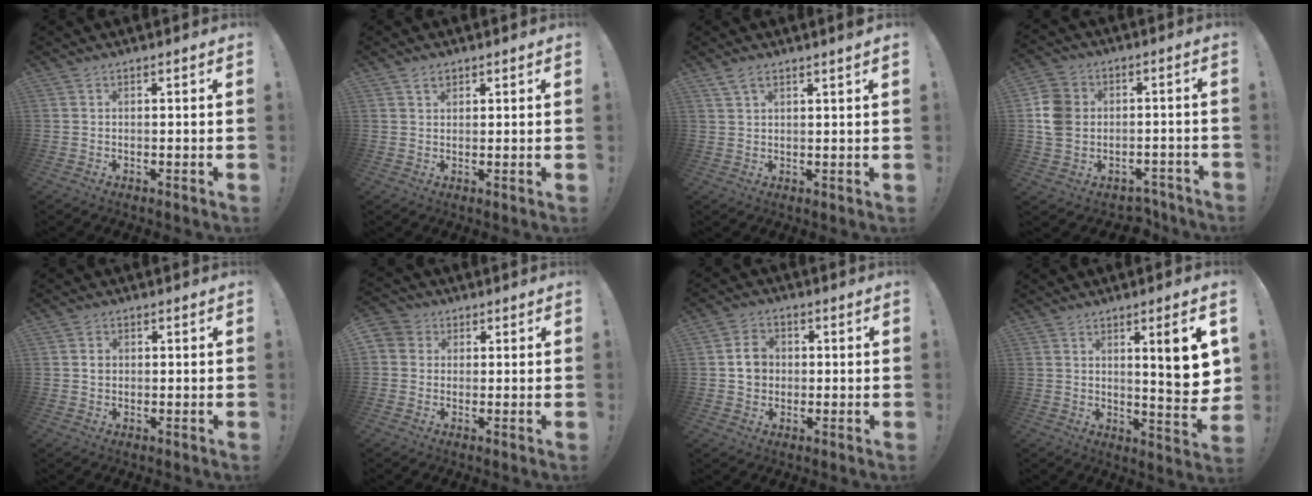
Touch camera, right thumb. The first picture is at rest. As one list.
[{"total": 2.1, "force": [1.4, 1.3, 0.8], "torque": [-0.005, -0.005, 0.024]}, {"total": 3.3, "force": [2.5, 0.5, 2.1], "torque": [-0.040, -0.009, 0.043]}, {"total": 11.9, "force": [-1.9, 10.3, 5.7], "torque": [-0.112, 0.028, -0.020]}, {"total": 1.6, "force": [0.0, 1.6, 0.5], "torque": [-0.002, 0.001, -0.002]}, {"total": 4.0, "force": [0.5, 3.8, 1.2], "torque": [-0.015, 0.004, 0.009]}, {"total": 7.1, "force": [0.5, 6.4, 3.1], "torque": [-0.035, 0.009, 0.012]}, {"total": 11.3, "force": [3.3, 1.5, 10.7], "torque": [-0.128, -0.029, 0.044]}]